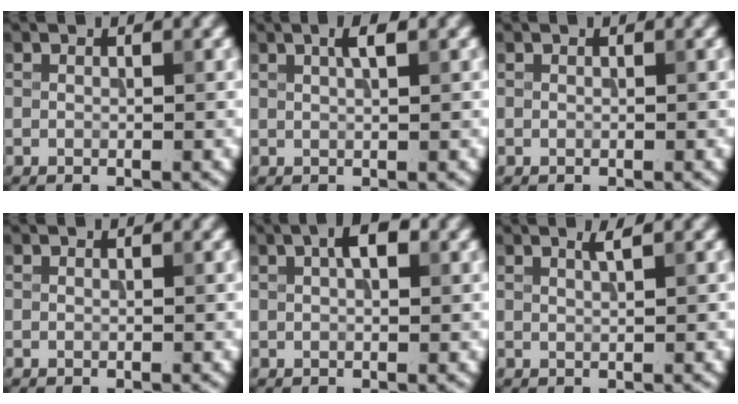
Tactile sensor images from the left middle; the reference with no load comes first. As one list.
[{"total": 1.7, "force": [0.8, 0.3, 1.5], "torque": [-0.022, 0.006, 0.012]}, {"total": 0.0}, {"total": 0.0}, {"total": 2.5, "force": [1.0, 1.1, 2.1], "torque": [-0.031, 0.008, 0.014]}, {"total": 1.2, "force": [0.7, 0.3, 1.0], "torque": [-0.009, 0.002, 0.009]}]